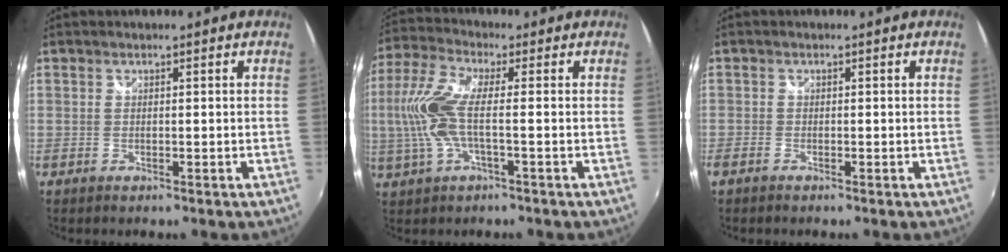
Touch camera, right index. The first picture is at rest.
{"total": 10.1, "force": [-1.0, 2.6, 9.8], "torque": [-0.216, 0.001, -0.018]}
{"total": 1.2, "force": [-0.9, 0.6, 0.4], "torque": [-0.010, -0.002, -0.022]}